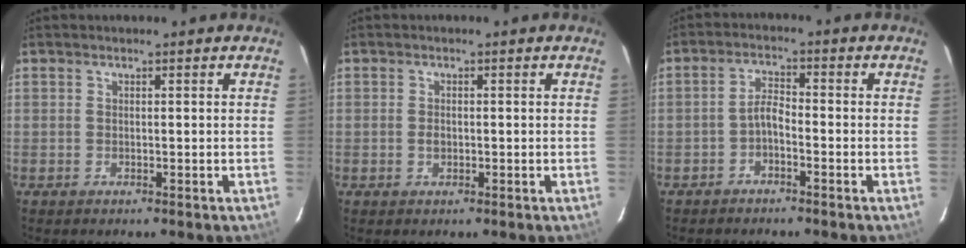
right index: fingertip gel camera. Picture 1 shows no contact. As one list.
[{"total": 1.3, "force": [-0.2, 1.0, 0.8], "torque": [-0.016, 0.002, -0.005]}, {"total": 2.8, "force": [-1.9, 0.9, 1.8], "torque": [-0.042, 0.012, -0.036]}]